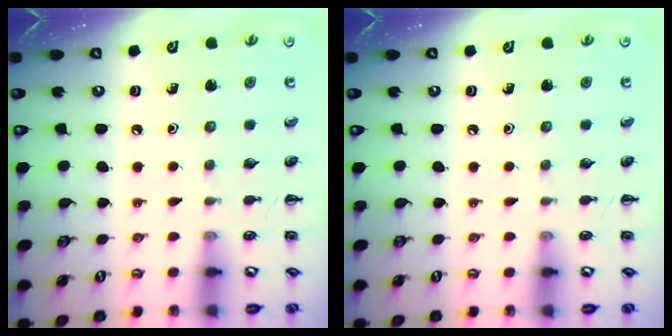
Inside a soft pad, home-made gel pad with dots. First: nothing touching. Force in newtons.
{"total": 0.0}